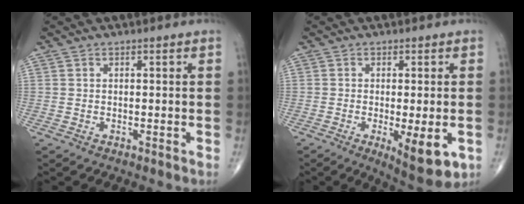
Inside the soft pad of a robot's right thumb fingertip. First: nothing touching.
{"total": 9.1, "force": [-2.6, 2.7, 8.3], "torque": [-0.112, -0.019, -0.033]}